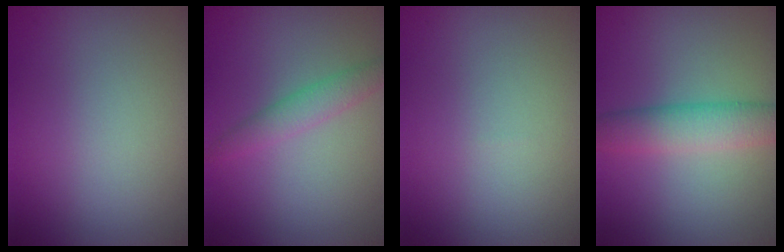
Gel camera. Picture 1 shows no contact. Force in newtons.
{"total": 2.1, "press": 2.1, "slide": 0.0}
{"total": 0.0}
{"total": 4.8, "press": 4.8, "slide": 0.2}